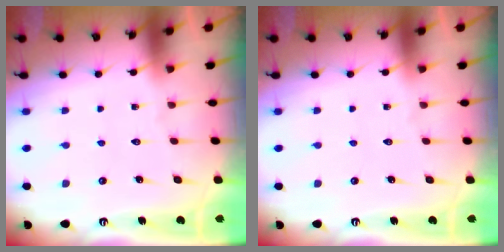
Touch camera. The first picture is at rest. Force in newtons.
{"total": 0.0}